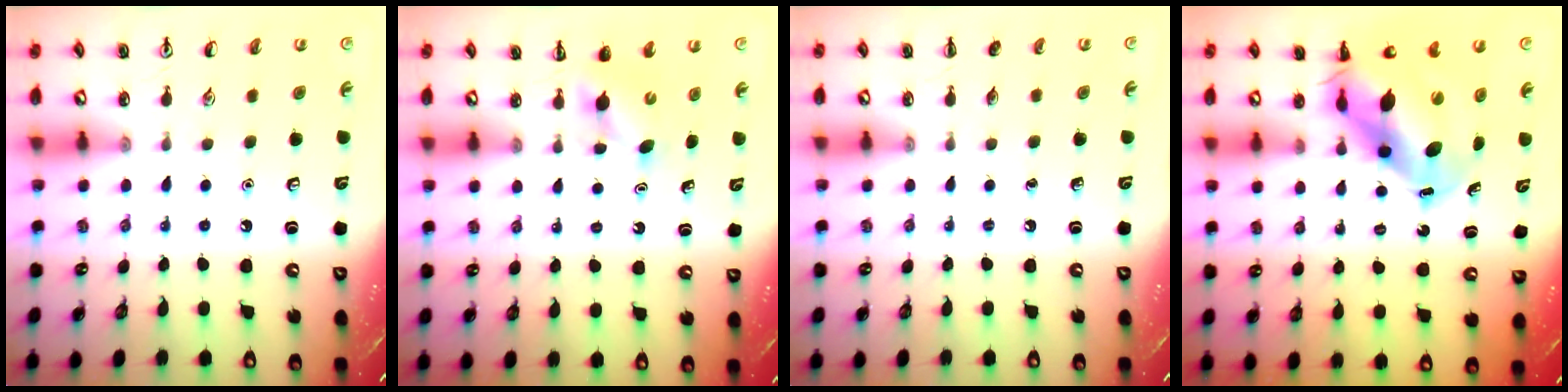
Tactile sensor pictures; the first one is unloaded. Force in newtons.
{"total": 4.0, "press": 3.8, "slide": 1.0}
{"total": 0.0}
{"total": 11.4, "press": 11.0, "slide": 2.8}